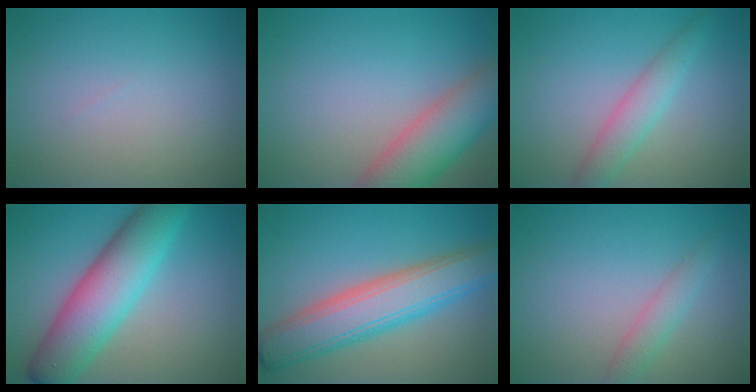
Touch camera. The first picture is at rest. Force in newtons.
{"total": 6.9, "press": 6.9, "slide": 0.3}
{"total": 2.9, "press": 2.9, "slide": 0.1}
{"total": 8.2, "press": 8.2, "slide": 0.2}
{"total": 7.7, "press": 7.6, "slide": 0.5}
{"total": 1.9, "press": 1.9, "slide": 0.1}